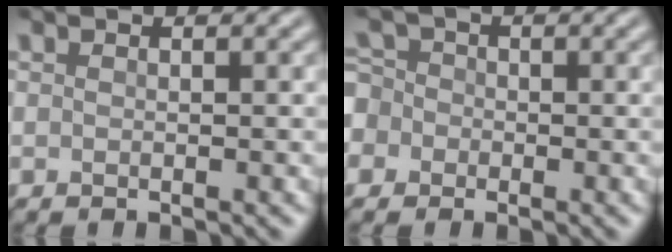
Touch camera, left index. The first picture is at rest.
{"total": 5.7, "force": [-2.2, 5.0, 1.8], "torque": [-0.045, 0.010, -0.068]}